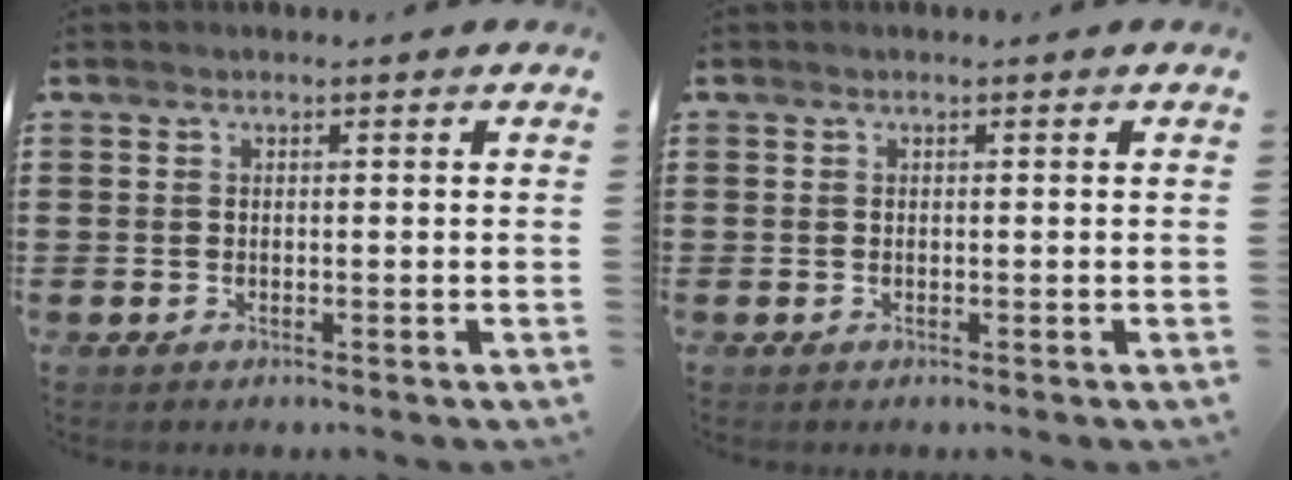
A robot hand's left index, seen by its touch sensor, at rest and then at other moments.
{"total": 0.0}